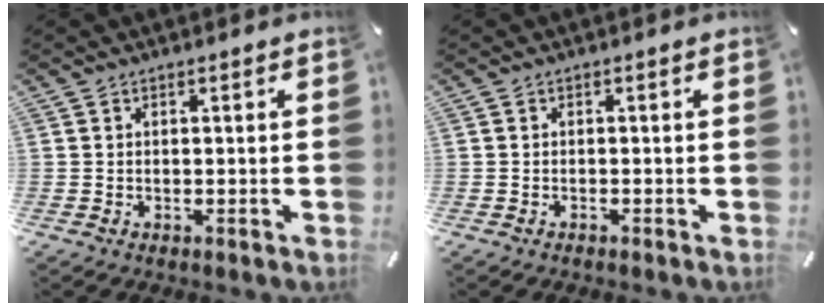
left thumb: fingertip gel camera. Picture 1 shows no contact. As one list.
[{"total": 0.6, "force": [-0.5, 0.2, 0.0], "torque": [-0.001, 0.002, -0.012]}]